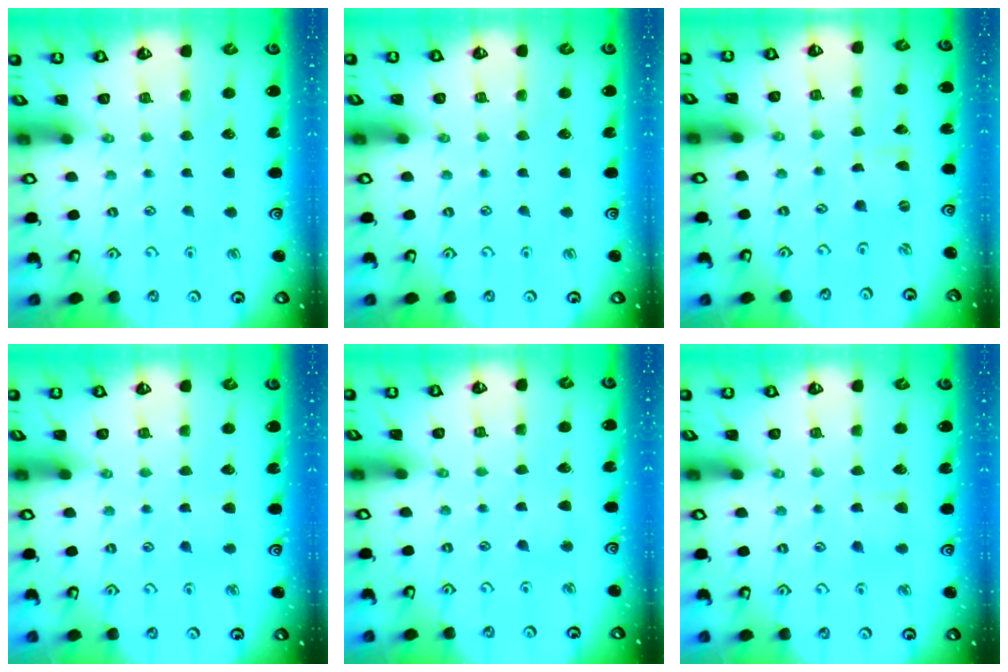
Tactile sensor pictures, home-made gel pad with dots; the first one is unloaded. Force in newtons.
{"total": 0.0}
{"total": 0.0}
{"total": 3.9, "press": 3.8, "slide": 0.7}
{"total": 2.5, "press": 2.5, "slide": 0.5}
{"total": 4.7, "press": 4.6, "slide": 0.6}